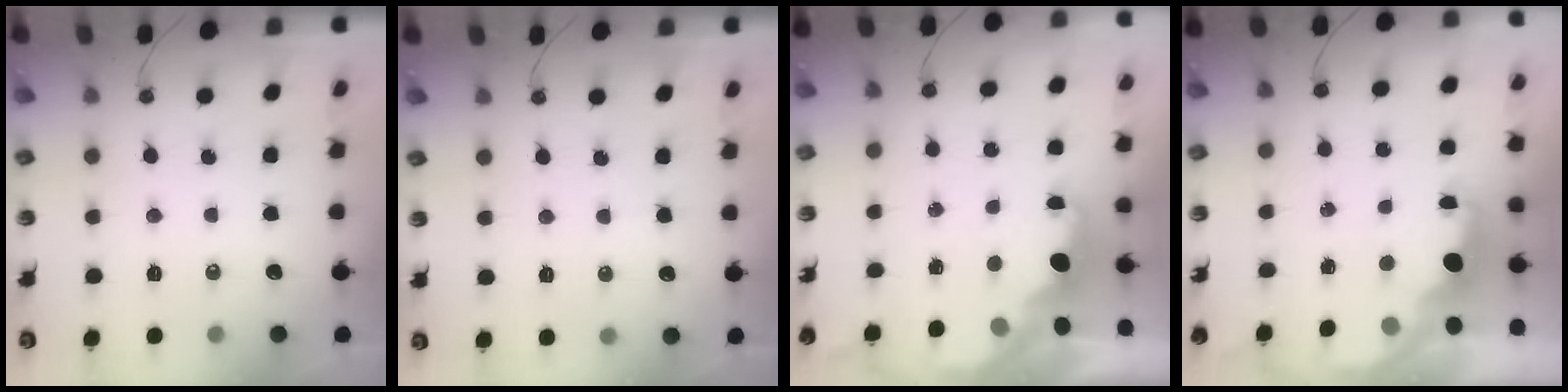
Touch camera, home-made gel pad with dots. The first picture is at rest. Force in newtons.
{"total": 3.7, "press": 3.5, "slide": 1.0}
{"total": 1.8, "press": 1.6, "slide": 0.7}
{"total": 2.4, "press": 2.2, "slide": 0.8}